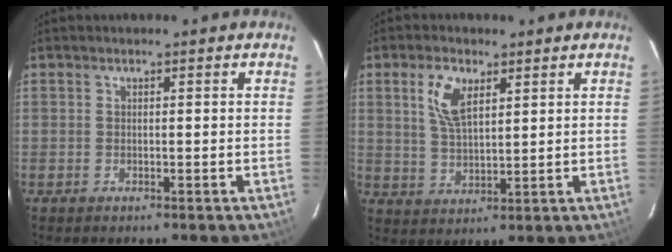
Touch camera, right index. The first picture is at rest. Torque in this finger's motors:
{"motor_torque": [0.74, 0.68, 0.37, 0.07]}